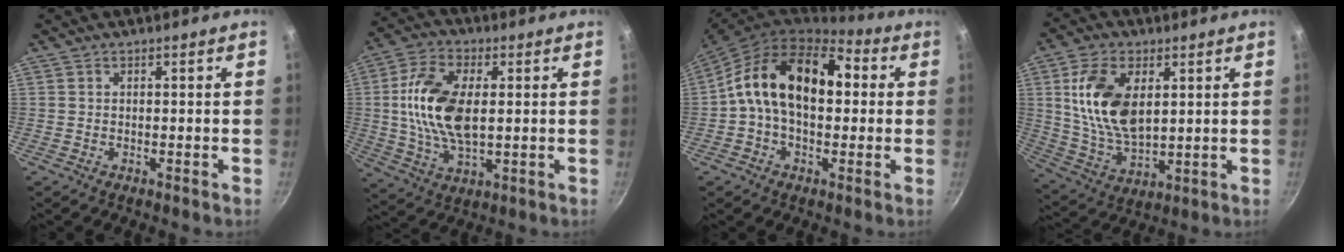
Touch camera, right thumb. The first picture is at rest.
{"total": 14.5, "force": [1.4, 7.8, 12.2], "torque": [-0.230, 0.006, 0.025]}
{"total": 17.7, "force": [2.1, 11.3, 13.4], "torque": [-0.188, 0.035, 0.013]}
{"total": 14.9, "force": [3.6, 8.5, 11.7], "torque": [-0.208, -0.019, 0.080]}